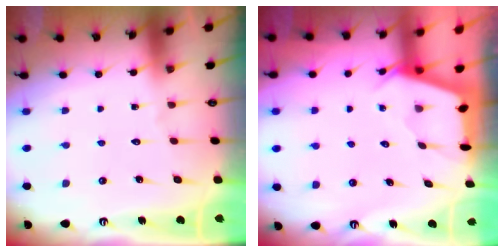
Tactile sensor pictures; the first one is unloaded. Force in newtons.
{"total": 2.4, "press": 2.3, "slide": 0.3}